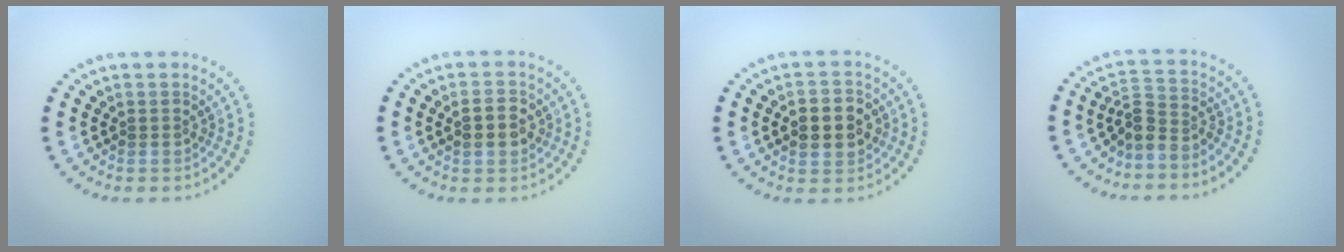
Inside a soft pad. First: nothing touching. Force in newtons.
{"total": 2.8, "press": 2.8, "slide": 0.2}
{"total": 3.7, "press": 3.7, "slide": 0.3}
{"total": 2.8, "press": 2.0, "slide": 2.0}